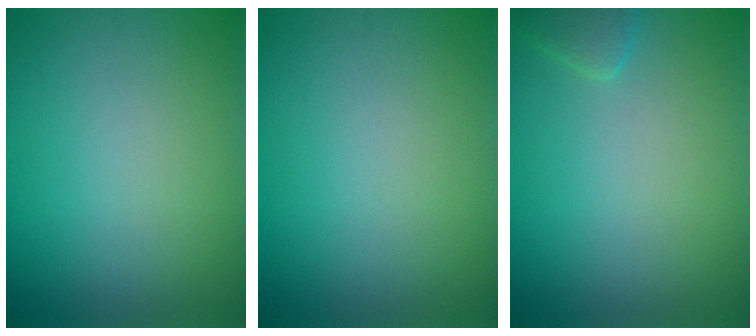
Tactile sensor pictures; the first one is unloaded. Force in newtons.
{"total": 0.0}
{"total": 1.4, "press": 1.4, "slide": 0.1}